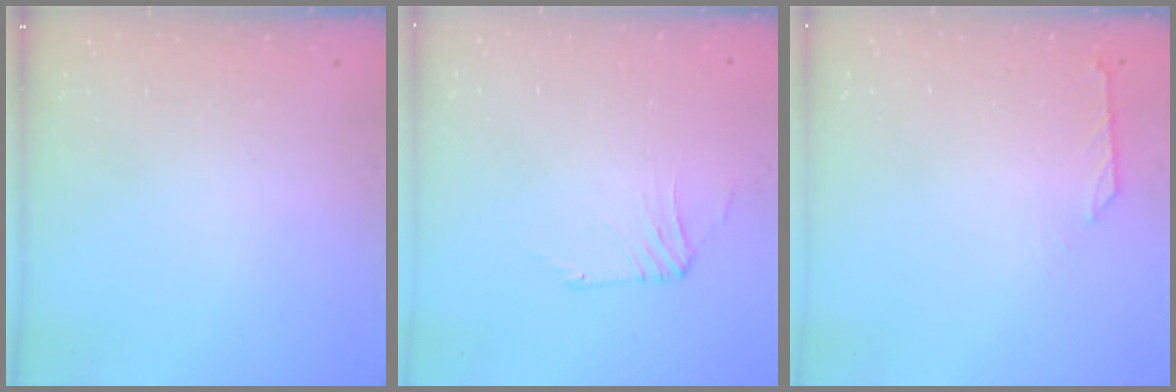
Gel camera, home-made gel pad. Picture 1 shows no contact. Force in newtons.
{"total": 1.0, "press": 0.8, "slide": 0.5}
{"total": 0.6, "press": 0.5, "slide": 0.4}